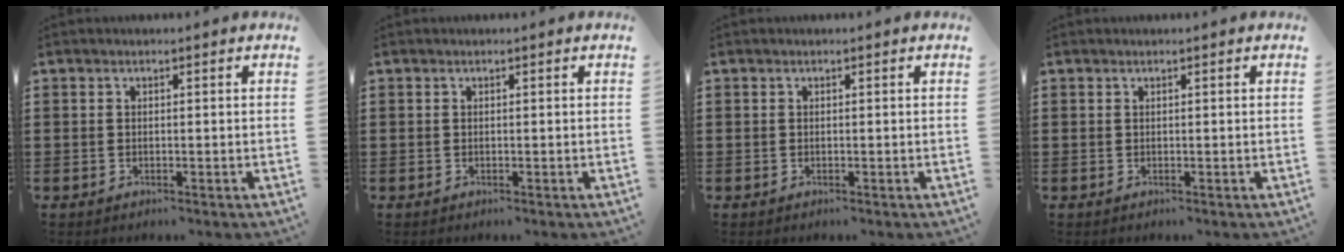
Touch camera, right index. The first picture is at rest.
{"total": 0.0}
{"total": 0.0}
{"total": 0.0}